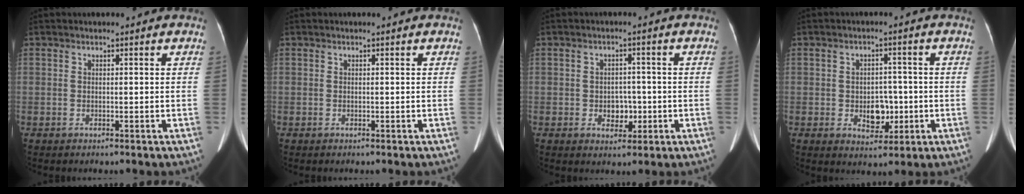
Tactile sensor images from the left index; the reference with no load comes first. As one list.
[{"total": 0.0}, {"total": 3.5, "force": [-0.7, 2.6, 2.2], "torque": [-0.029, 0.009, -0.005]}, {"total": 4.9, "force": [-0.9, 3.4, 3.4], "torque": [-0.049, 0.008, -0.005]}]